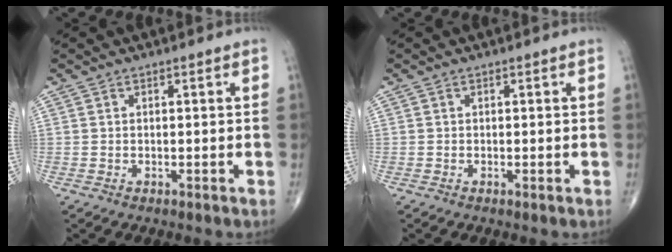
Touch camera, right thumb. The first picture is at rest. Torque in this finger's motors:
{"motor_torque": [0.11, -0.05, 0.03, -0.16, 0.03]}